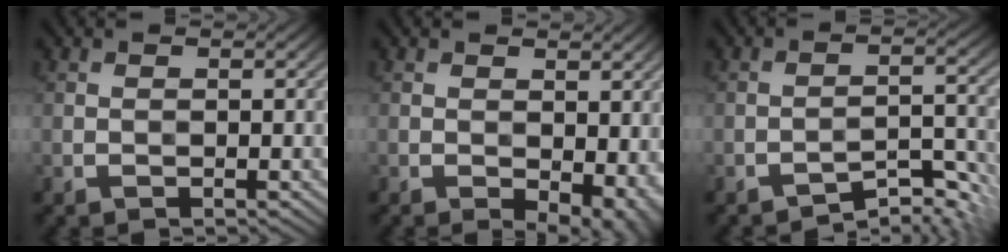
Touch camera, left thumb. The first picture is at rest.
{"total": 5.4, "force": [-1.3, 3.0, 4.2], "torque": [-0.058, -0.015, -0.011]}
{"total": 4.9, "force": [-4.1, 0.8, 2.4], "torque": [-0.035, 0.006, -0.064]}